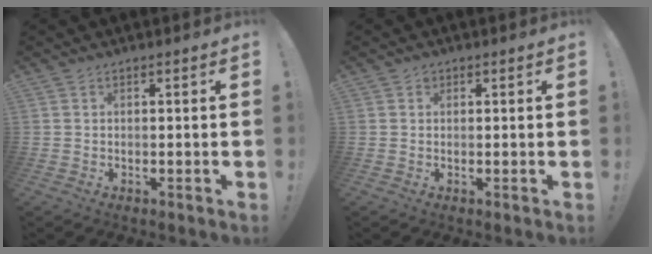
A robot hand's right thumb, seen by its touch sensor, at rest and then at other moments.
{"total": 1.2, "force": [0.7, 1.0, 0.1], "torque": [0.000, 0.000, 0.012]}